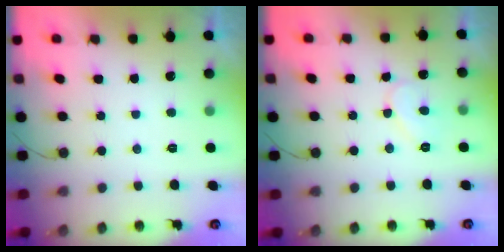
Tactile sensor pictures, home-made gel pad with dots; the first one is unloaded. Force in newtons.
{"total": 5.6, "press": 5.6, "slide": 0.5}